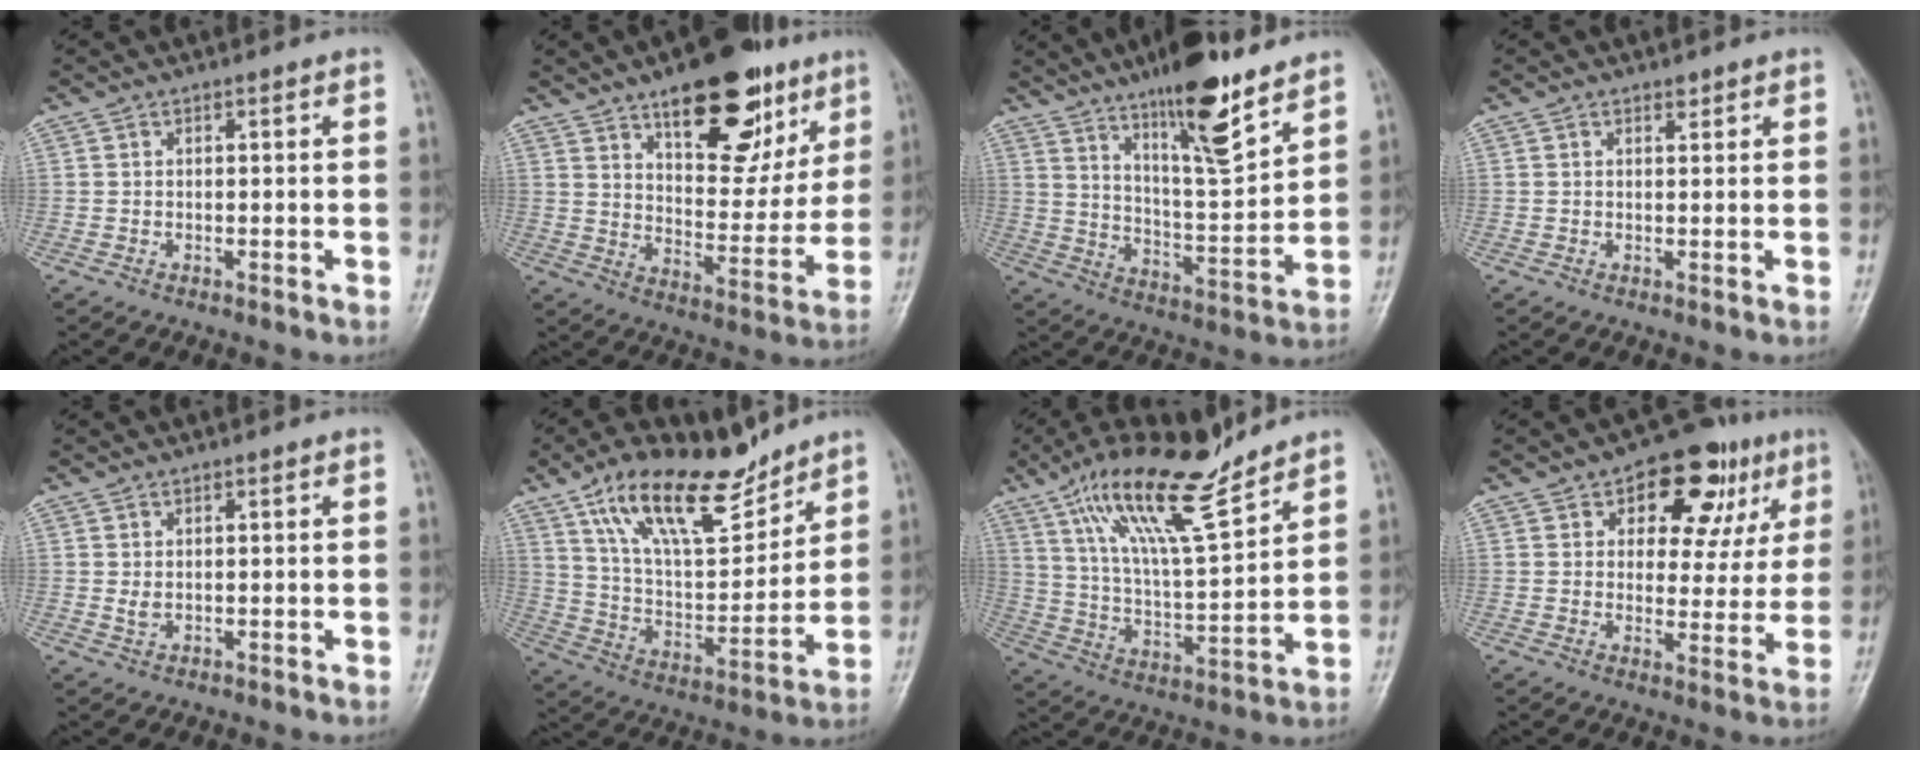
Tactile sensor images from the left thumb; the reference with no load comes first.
{"total": 21.2, "force": [12.1, 9.9, 14.3], "torque": [-0.147, -0.053, 0.186]}
{"total": 16.2, "force": [11.3, 3.6, 11.0], "torque": [-0.158, -0.072, 0.193]}
{"total": 0.9, "force": [0.7, 0.5, 0.3], "torque": [-0.001, -0.006, 0.009]}
{"total": 1.5, "force": [0.4, 1.0, 1.1], "torque": [-0.014, -0.005, 0.010]}
{"total": 19.5, "force": [13.3, 8.0, 11.8], "torque": [-0.161, -0.062, 0.242]}
{"total": 17.8, "force": [12.7, 3.9, 11.9], "torque": [-0.193, -0.060, 0.233]}
{"total": 14.8, "force": [6.9, 8.8, 9.7], "torque": [-0.069, -0.008, 0.093]}